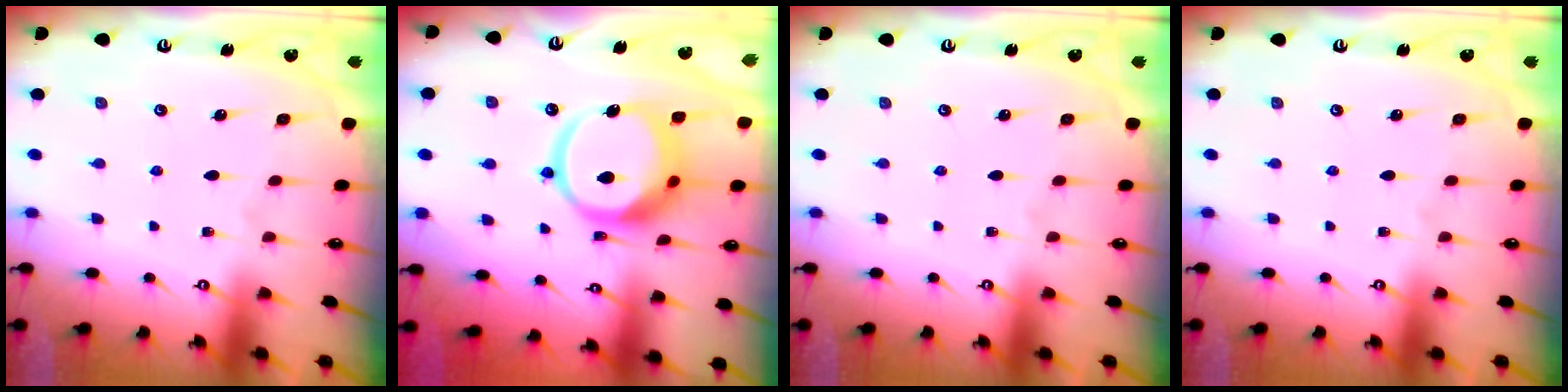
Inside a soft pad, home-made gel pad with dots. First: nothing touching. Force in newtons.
{"total": 15.9, "press": 15.8, "slide": 1.9}
{"total": 0.0}
{"total": 0.0}